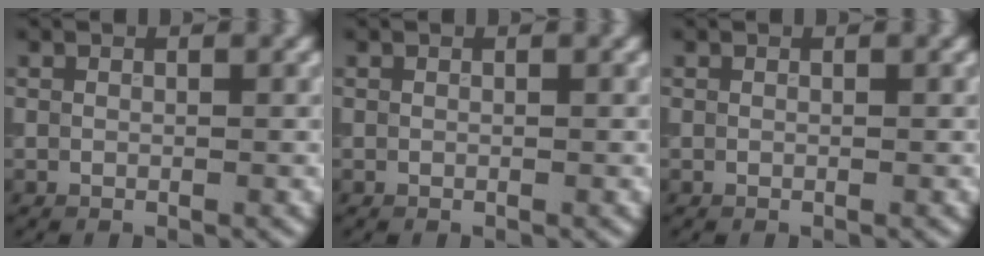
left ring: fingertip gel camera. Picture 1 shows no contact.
{"total": 0.0}
{"total": 0.0}